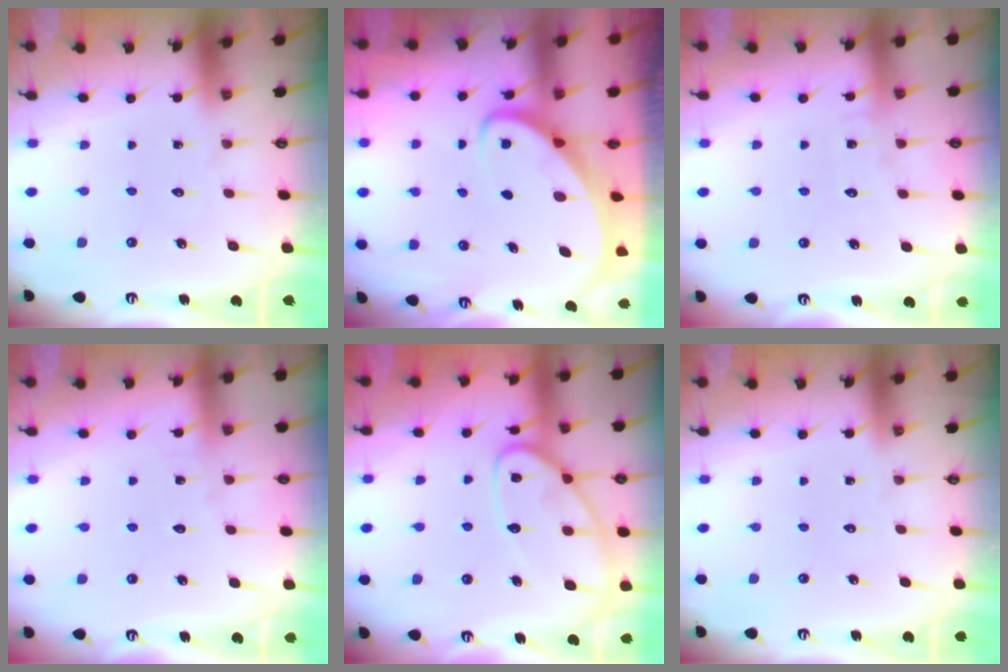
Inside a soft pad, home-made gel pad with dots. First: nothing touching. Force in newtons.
{"total": 3.2, "press": 3.2, "slide": 0.4}
{"total": 4.6, "press": 4.6, "slide": 0.5}
{"total": 2.7, "press": 2.7, "slide": 0.2}
{"total": 14.5, "press": 14.4, "slide": 1.0}
{"total": 0.0}